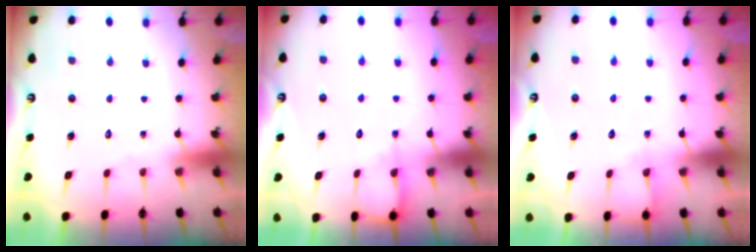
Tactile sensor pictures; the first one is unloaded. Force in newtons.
{"total": 6.0, "press": 6.0, "slide": 0.5}
{"total": 3.6, "press": 3.6, "slide": 0.4}